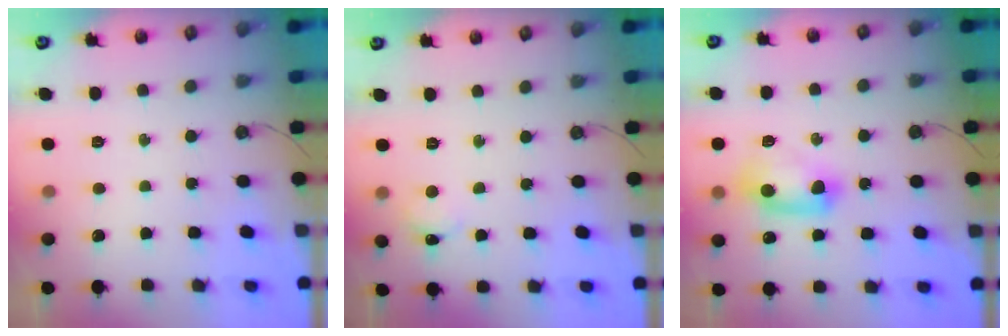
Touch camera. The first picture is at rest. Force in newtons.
{"total": 2.2, "press": 2.2, "slide": 0.3}
{"total": 16.3, "press": 11.7, "slide": 11.3}